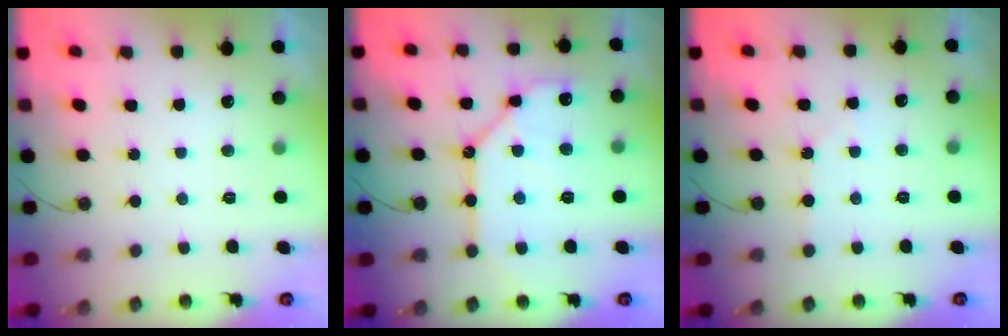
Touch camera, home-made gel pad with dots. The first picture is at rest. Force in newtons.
{"total": 12.4, "press": 12.3, "slide": 1.5}
{"total": 3.9, "press": 3.8, "slide": 0.7}